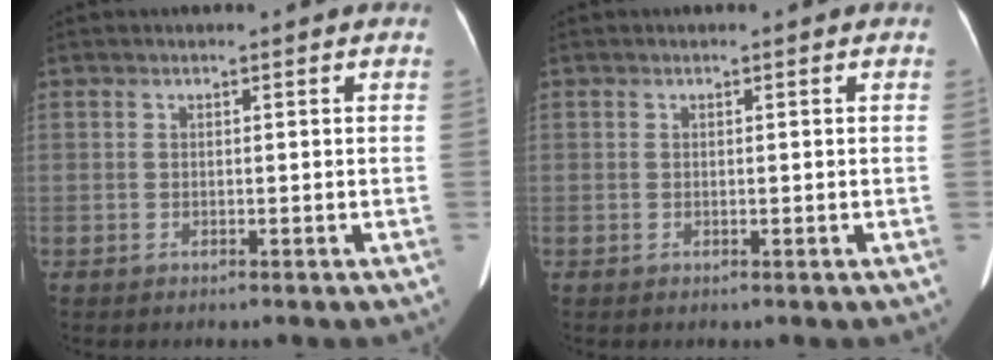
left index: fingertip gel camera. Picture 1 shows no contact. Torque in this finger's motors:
{"motor_torque": [-0.27, -0.09, -0.01, -0.01]}